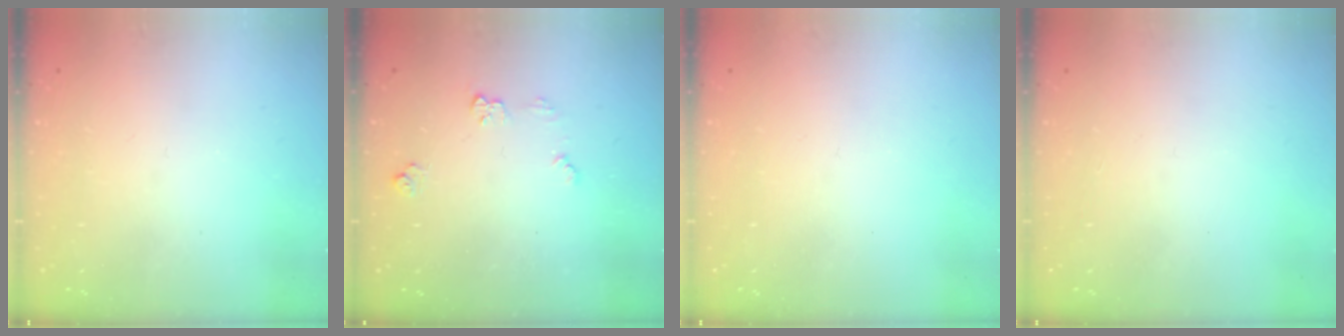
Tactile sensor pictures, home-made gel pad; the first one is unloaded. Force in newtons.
{"total": 5.9, "press": 5.8, "slide": 0.6}
{"total": 0.0}
{"total": 0.0}